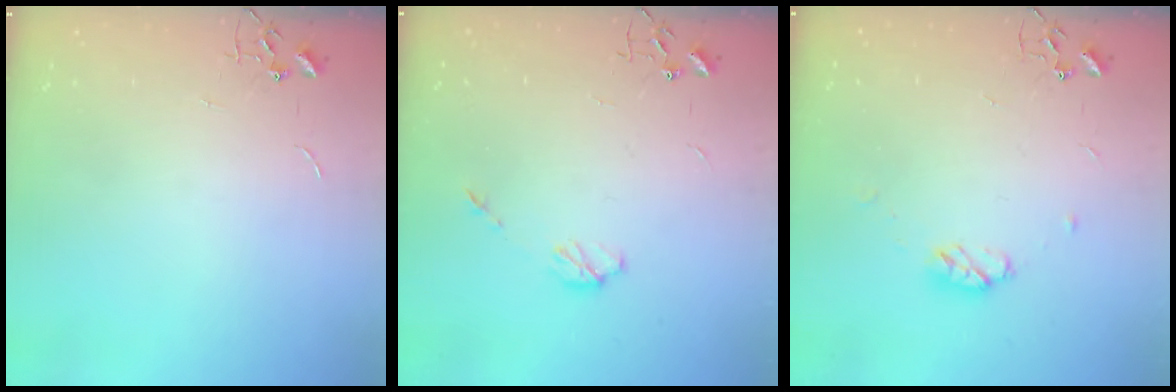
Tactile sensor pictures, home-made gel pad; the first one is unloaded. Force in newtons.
{"total": 4.7, "press": 4.7, "slide": 0.3}
{"total": 6.5, "press": 6.4, "slide": 0.9}